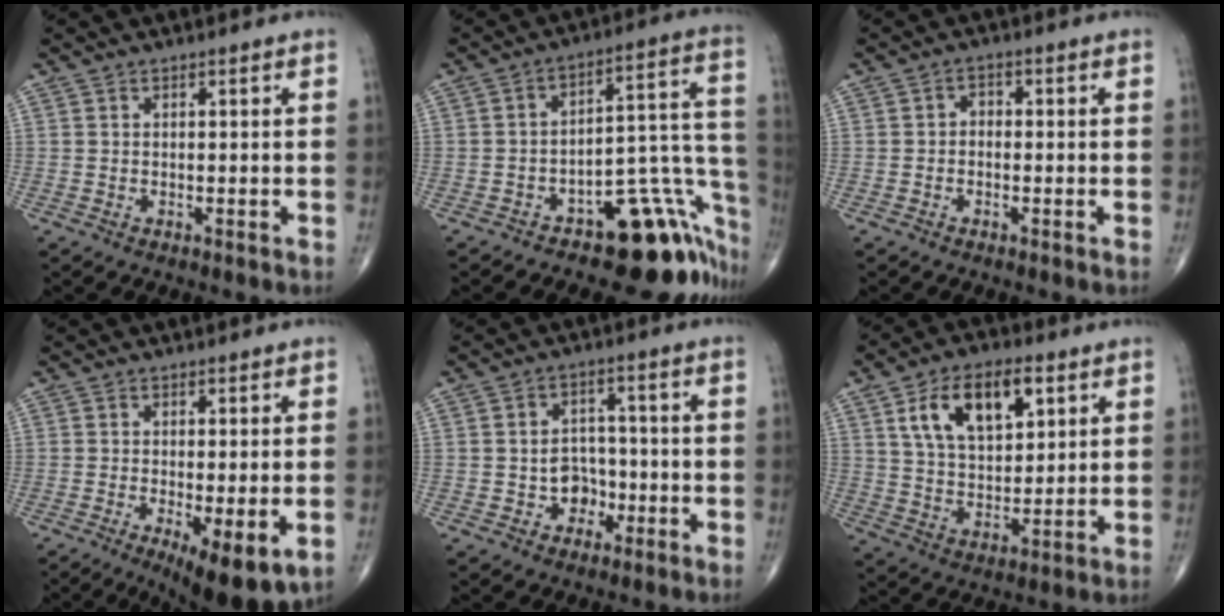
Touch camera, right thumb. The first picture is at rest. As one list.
[{"total": 19.7, "force": [-11.4, 8.8, 13.6], "torque": [-0.056, 0.129, -0.149]}, {"total": 1.8, "force": [-0.4, 1.4, 1.1], "torque": [-0.003, 0.010, -0.015]}, {"total": 10.7, "force": [-3.8, 3.4, 9.4], "torque": [-0.139, -0.022, -0.052]}, {"total": 5.9, "force": [-1.9, 4.9, 2.7], "torque": [-0.004, 0.025, -0.032]}, {"total": 14.5, "force": [5.8, 8.0, 10.6], "torque": [-0.154, -0.014, 0.107]}]